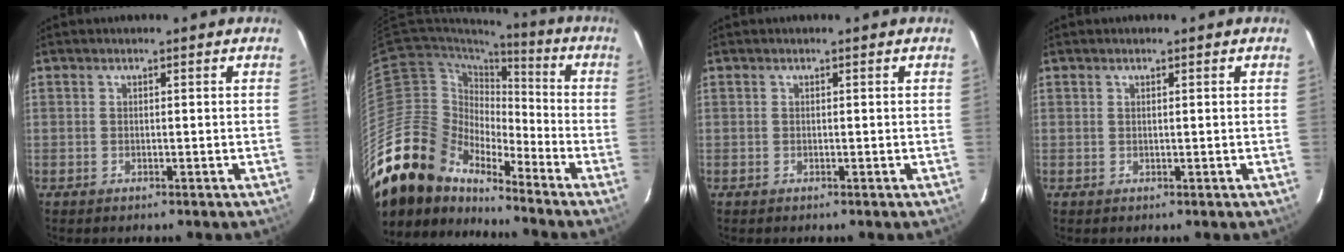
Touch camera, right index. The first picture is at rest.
{"total": 16.2, "force": [-14.1, 7.3, 3.3], "torque": [-0.075, 0.017, -0.267]}
{"total": 0.0}
{"total": 0.6, "force": [0.3, -0.4, 0.3], "torque": [-0.009, -0.003, 0.004]}